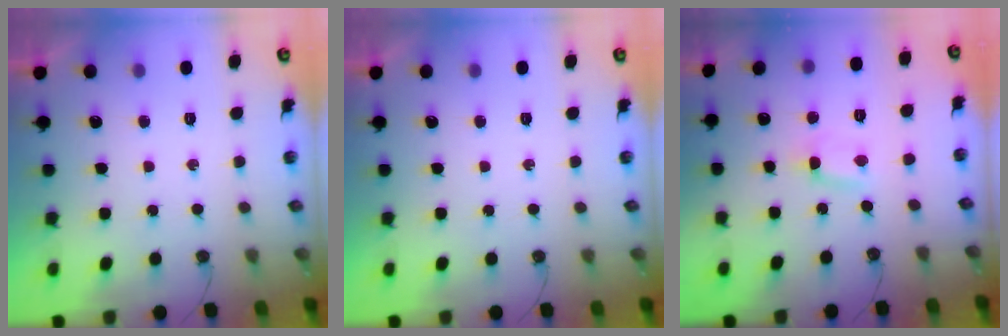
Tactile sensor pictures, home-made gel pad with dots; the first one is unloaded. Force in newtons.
{"total": 0.0}
{"total": 5.0, "press": 0.9, "slide": 4.9}